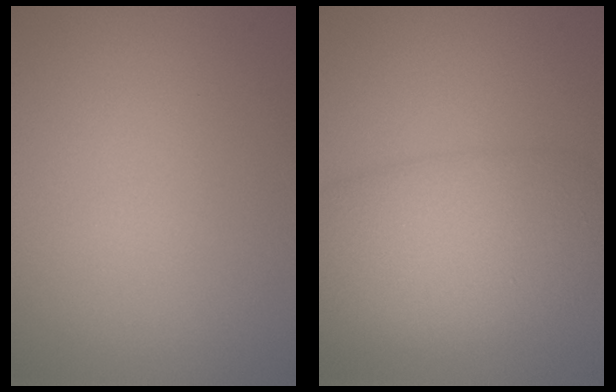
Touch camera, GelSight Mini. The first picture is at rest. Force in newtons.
{"total": 7.9, "press": 7.9, "slide": 0.3}